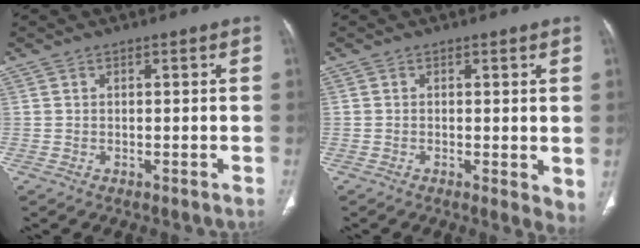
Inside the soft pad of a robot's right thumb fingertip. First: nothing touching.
{"total": 3.8, "force": [0.0, 1.5, 3.6], "torque": [-0.042, -0.011, -0.003]}